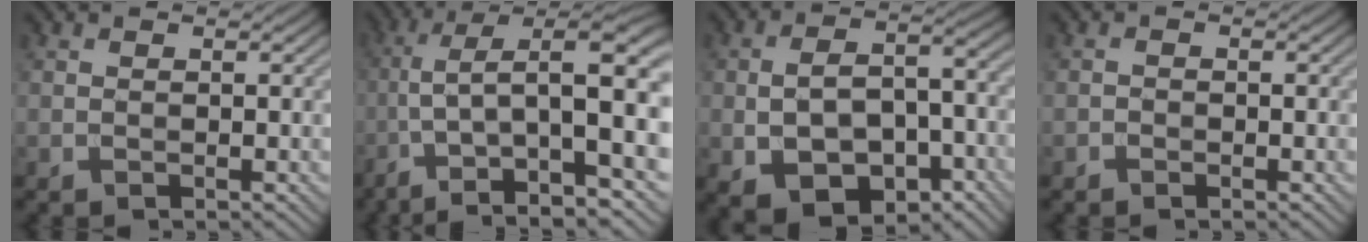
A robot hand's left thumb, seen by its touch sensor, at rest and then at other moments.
{"total": 15.2, "force": [-1.4, 6.0, 13.9], "torque": [-0.256, -0.004, -0.020]}
{"total": 10.6, "force": [-3.9, 6.2, 7.6], "torque": [-0.143, -0.011, -0.062]}
{"total": 0.6, "force": [-0.5, 0.4, 0.2], "torque": [-0.001, -0.001, -0.010]}